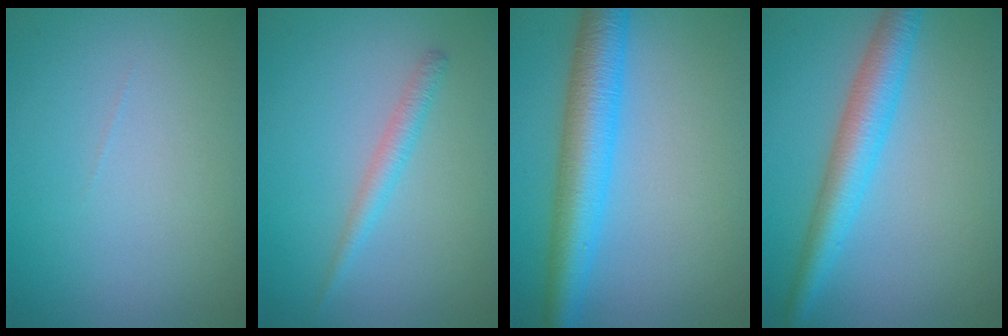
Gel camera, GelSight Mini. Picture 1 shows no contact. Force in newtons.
{"total": 1.7, "press": 1.7, "slide": 0.1}
{"total": 6.7, "press": 6.7, "slide": 0.1}
{"total": 4.7, "press": 4.7, "slide": 0.1}